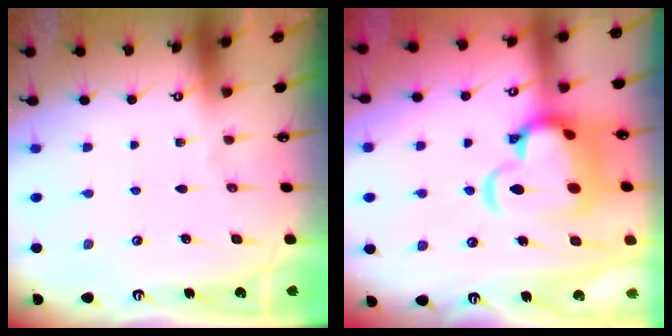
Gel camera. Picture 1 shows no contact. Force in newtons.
{"total": 12.0, "press": 11.9, "slide": 1.9}